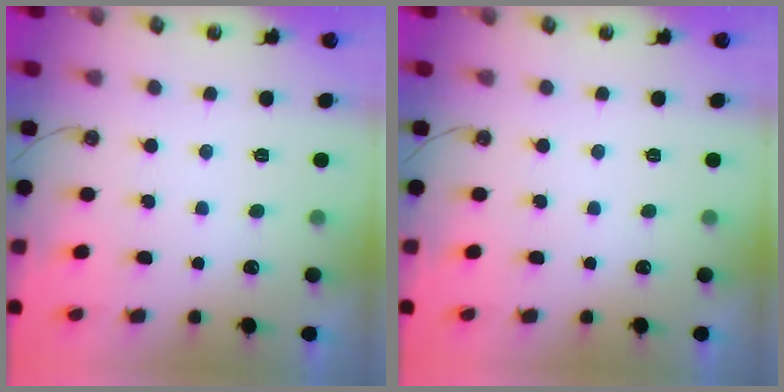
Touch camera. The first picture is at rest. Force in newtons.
{"total": 0.0}